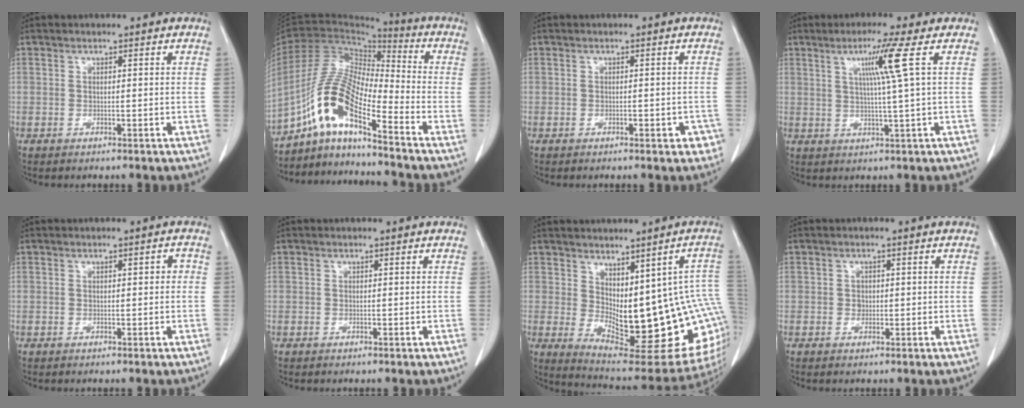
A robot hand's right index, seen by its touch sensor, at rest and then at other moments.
{"total": 12.5, "force": [-7.8, 2.2, 9.5], "torque": [-0.203, 0.012, -0.146]}
{"total": 2.9, "force": [-1.6, 1.1, 2.1], "torque": [-0.014, 0.003, -0.019]}
{"total": 6.3, "force": [2.0, -1.9, 5.6], "torque": [-0.106, -0.003, 0.041]}
{"total": 1.1, "force": [0.0, 0.6, 1.0], "torque": [-0.008, 0.008, 0.000]}
{"total": 0.0}
{"total": 20.6, "force": [-1.4, 7.4, 19.2], "torque": [-0.188, -0.004, 0.005]}
{"total": 1.1, "force": [-0.1, 1.0, 0.4], "torque": [-0.003, 0.003, -0.001]}